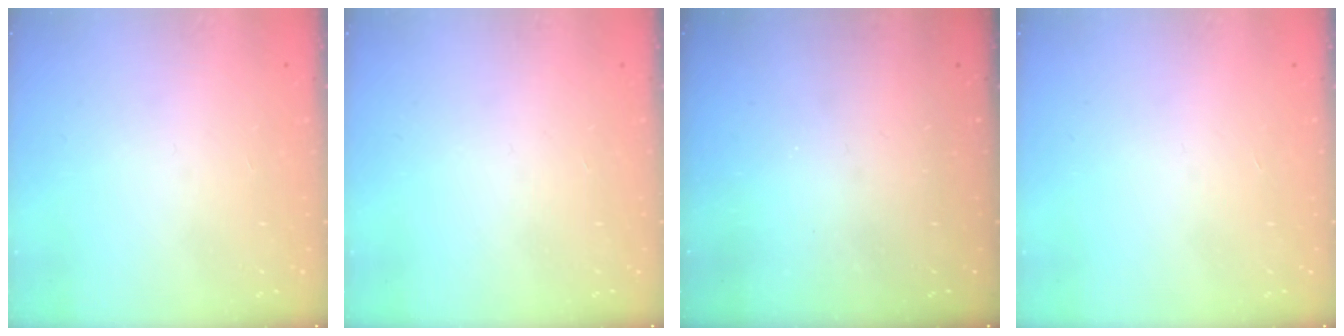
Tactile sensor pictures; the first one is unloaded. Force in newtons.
{"total": 0.0}
{"total": 0.0}
{"total": 0.0}